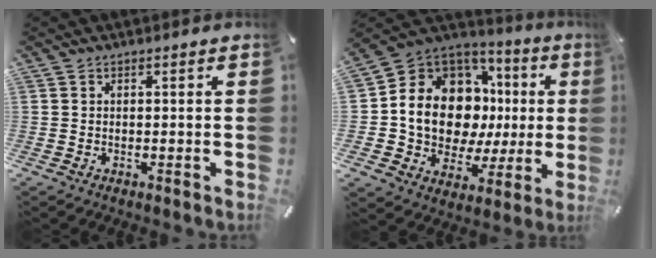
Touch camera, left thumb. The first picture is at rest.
{"total": 16.7, "force": [2.6, 12.8, 10.3], "torque": [-0.200, -0.046, 0.049]}